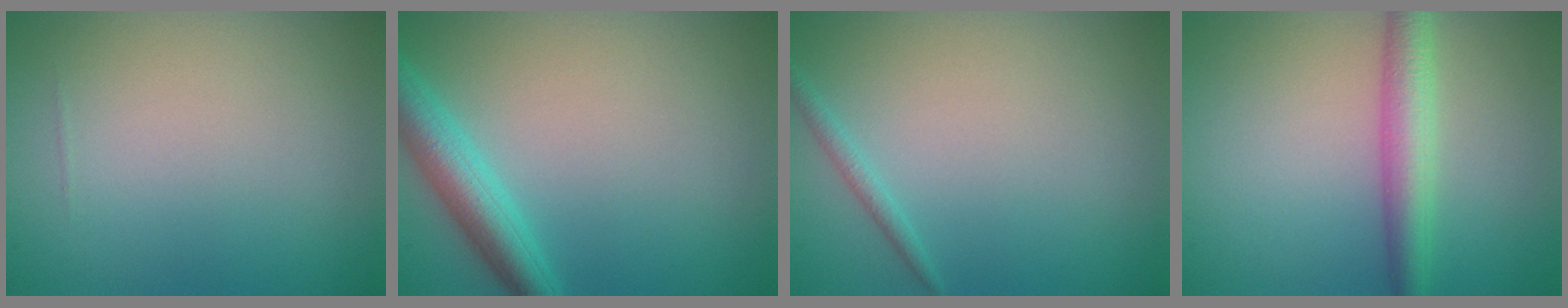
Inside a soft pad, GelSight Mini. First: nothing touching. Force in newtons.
{"total": 4.1, "press": 4.1, "slide": 0.2}
{"total": 1.1, "press": 1.0, "slide": 0.1}
{"total": 3.9, "press": 3.9, "slide": 0.0}